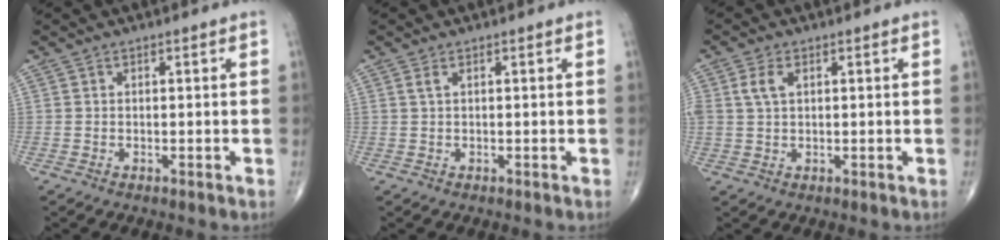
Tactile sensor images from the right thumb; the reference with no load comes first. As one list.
[{"total": 0.9, "force": [0.4, 0.3, 0.8], "torque": [-0.021, 0.007, 0.010]}, {"total": 3.6, "force": [1.2, 2.2, 2.6], "torque": [-0.059, 0.005, 0.025]}]